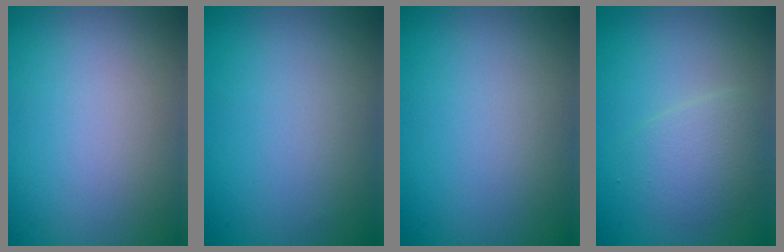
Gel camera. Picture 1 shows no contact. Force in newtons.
{"total": 0.0}
{"total": 0.0}
{"total": 2.8, "press": 2.8, "slide": 0.1}